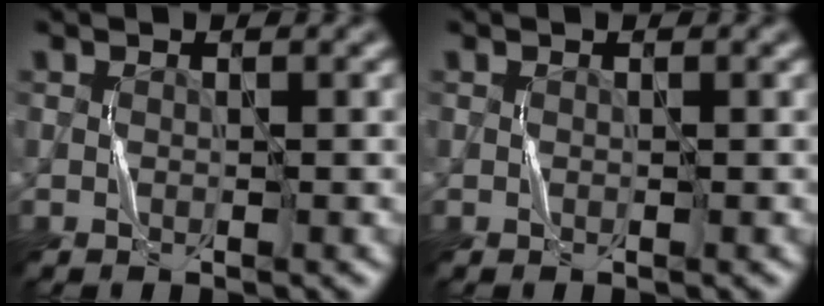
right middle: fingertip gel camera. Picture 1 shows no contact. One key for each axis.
{"total": 0.0}